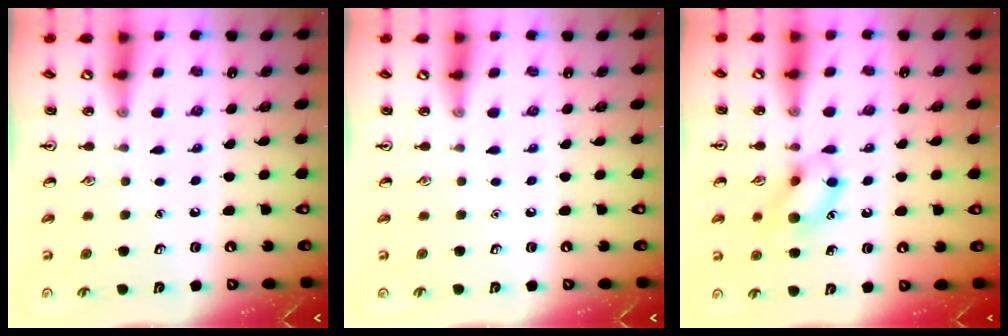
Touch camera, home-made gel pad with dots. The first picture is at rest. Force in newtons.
{"total": 0.0}
{"total": 11.3, "press": 11.2, "slide": 1.2}